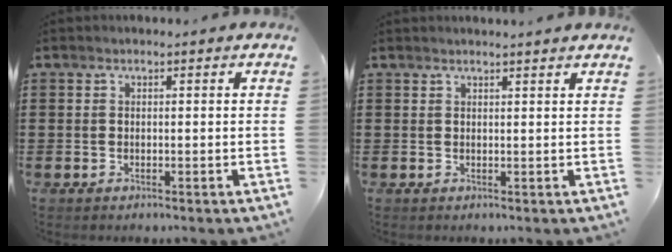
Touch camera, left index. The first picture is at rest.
{"total": 1.1, "force": [1.0, -0.3, 0.1], "torque": [-0.002, -0.004, 0.020]}